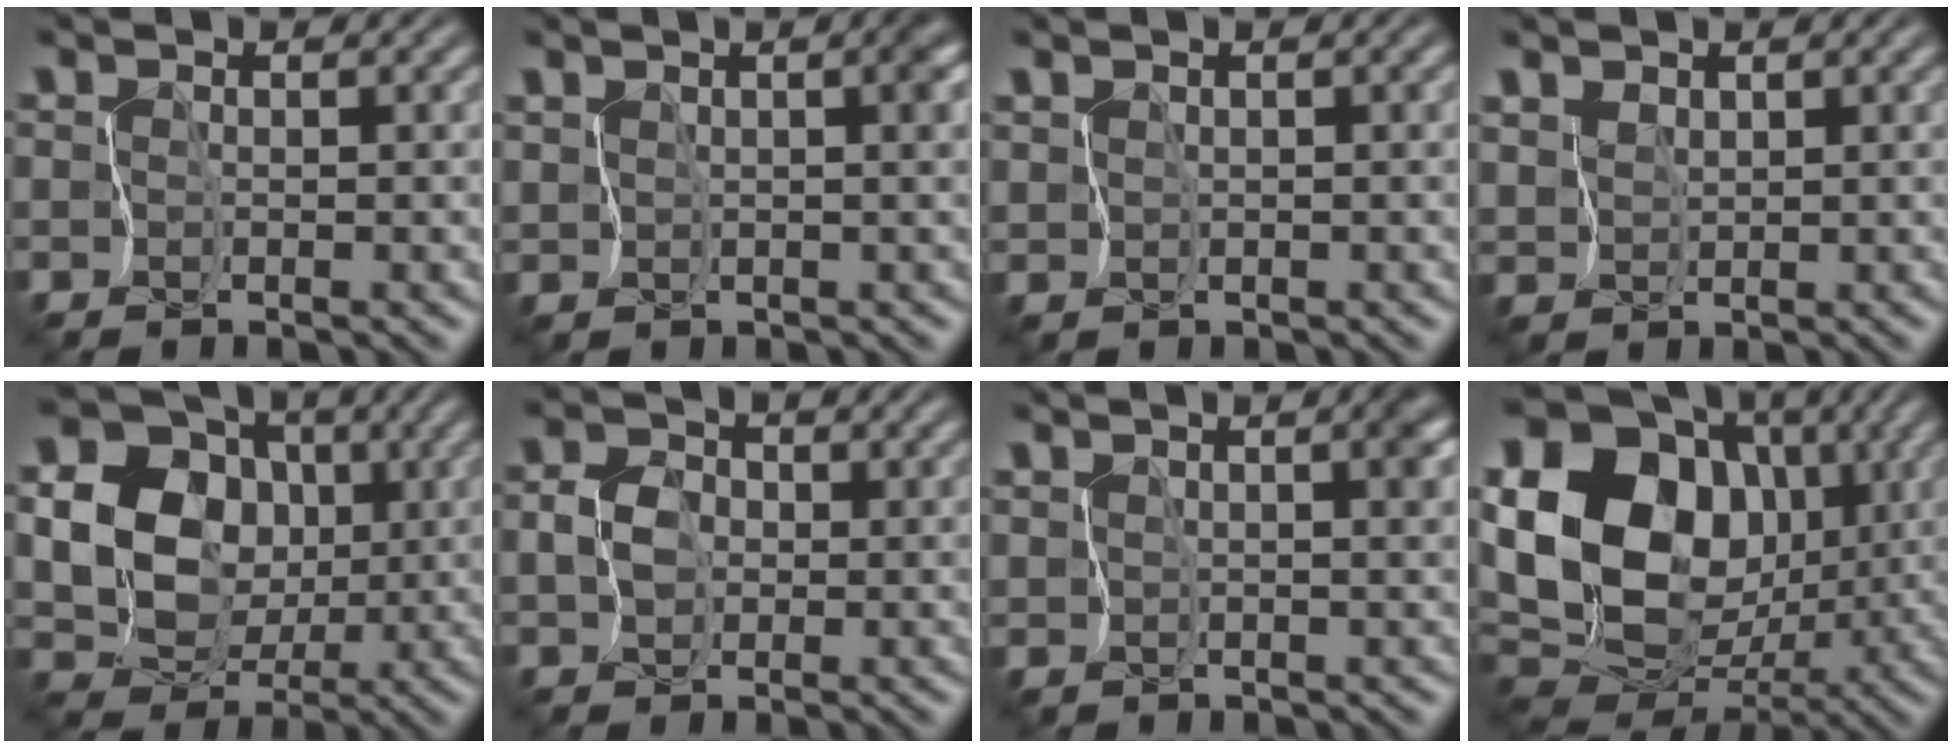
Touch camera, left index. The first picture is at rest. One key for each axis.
{"total": 2.8, "fx": 0.7, "fy": 1.0, "fz": 2.5, "tx": -0.032, "ty": 0.004, "tz": 0.014}
{"total": 0.9, "fx": 0.4, "fy": 0.3, "fz": 0.7, "tx": -0.015, "ty": 0.000, "tz": 0.008}
{"total": 1.3, "fx": 1.1, "fy": 0.6, "fz": 0.1, "tx": -0.015, "ty": 0.002, "tz": 0.030}
{"total": 13.4, "fx": 1.4, "fy": 12.1, "fz": 5.6, "tx": -0.162, "ty": 0.027, "tz": 0.001}
{"total": 2.4, "fx": 0.0, "fy": 2.0, "fz": 1.3, "tx": -0.028, "ty": 0.004, "tz": -0.004}
{"total": 3.4, "fx": 1.2, "fy": 1.4, "fz": 2.9, "tx": -0.039, "ty": 0.005, "tz": 0.020}
{"total": 20.2, "fx": 3.3, "fy": 16.2, "fz": 11.6, "tx": -0.232, "ty": 0.026, "tz": 0.049}